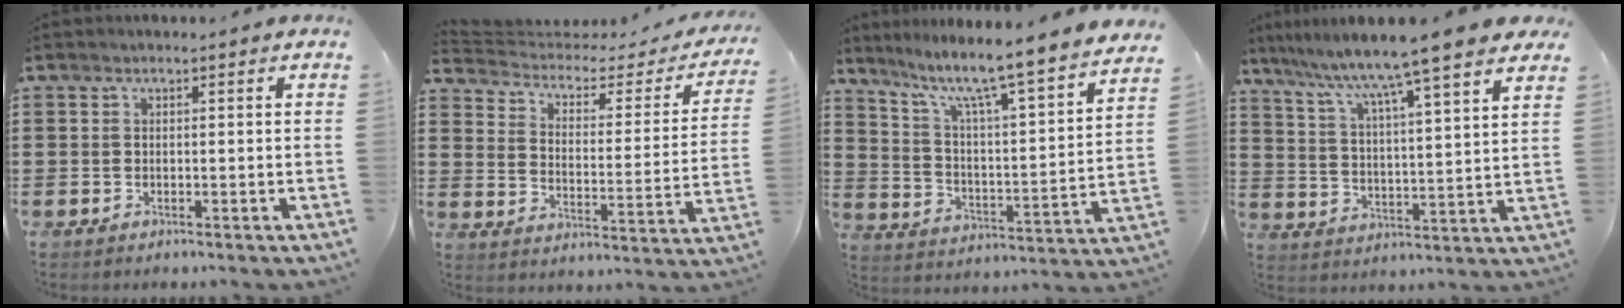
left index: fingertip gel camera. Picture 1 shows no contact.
{"total": 2.7, "force": [2.0, 1.3, 1.3], "torque": [-0.045, -0.019, 0.024]}
{"total": 7.3, "force": [6.0, -0.4, 4.1], "torque": [-0.106, -0.059, 0.090]}
{"total": 7.2, "force": [6.1, -1.4, 3.5], "torque": [-0.094, -0.053, 0.091]}